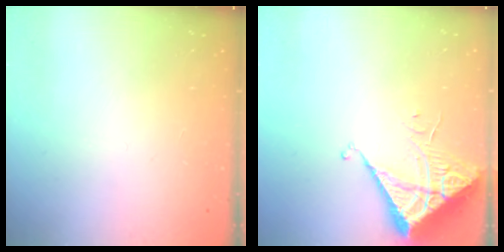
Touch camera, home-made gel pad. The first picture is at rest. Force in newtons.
{"total": 7.0, "press": 7.0, "slide": 0.3}